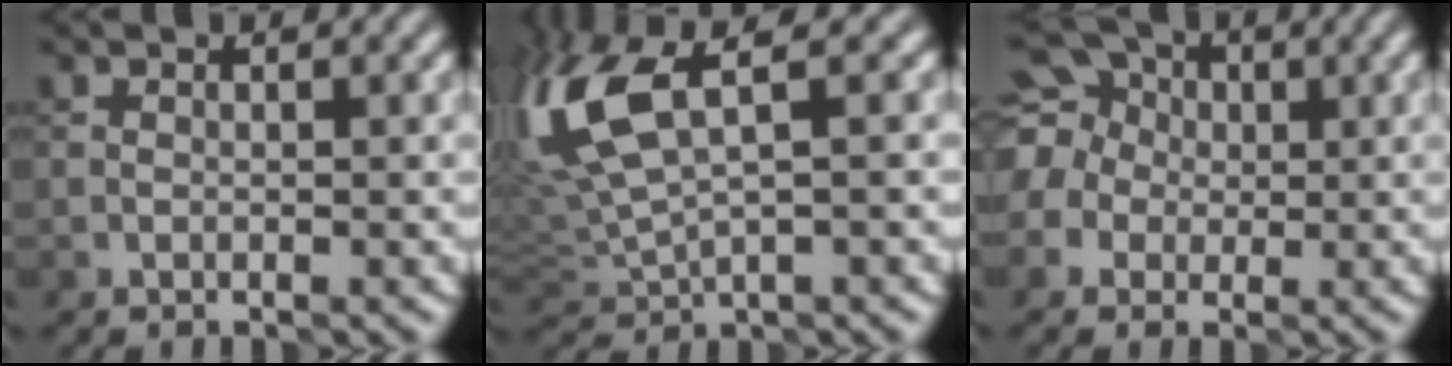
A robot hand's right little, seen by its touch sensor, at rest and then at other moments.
{"total": 8.3, "force": [2.9, 3.1, 7.2], "torque": [-0.180, 0.018, 0.059]}
{"total": 10.6, "force": [2.4, 9.3, 4.5], "torque": [-0.113, 0.043, 0.007]}